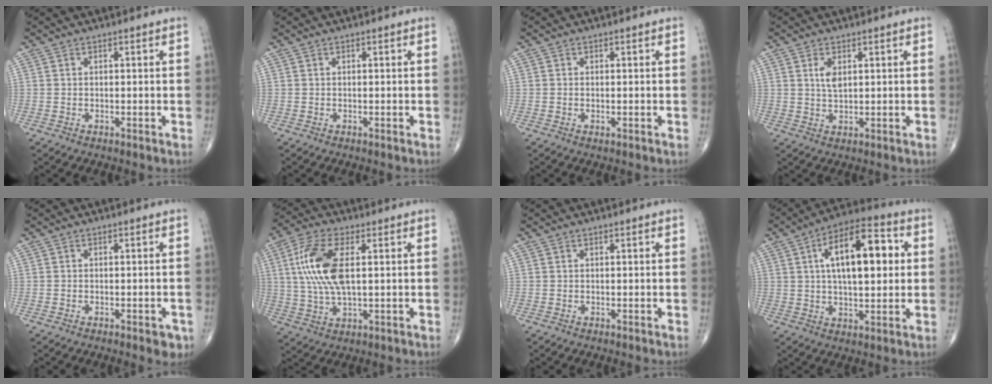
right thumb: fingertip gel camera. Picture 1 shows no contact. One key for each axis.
{"total": 0.0}
{"total": 0.7, "fx": -0.1, "fy": 0.3, "fz": 0.6, "tx": -0.015, "ty": -0.001, "tz": -0.002}
{"total": 3.1, "fx": 1.1, "fy": 1.5, "fz": 2.5, "tx": -0.045, "ty": -0.006, "tz": 0.023}
{"total": 2.9, "fx": -1.5, "fy": 1.3, "fz": 2.1, "tx": -0.017, "ty": 0.004, "tz": -0.016}
{"total": 12.5, "fx": 2.3, "fy": 5.3, "fz": 11.0, "tx": -0.244, "ty": 0.003, "tz": 0.046}
{"total": 0.0}
{"total": 16.9, "fx": 3.5, "fy": 7.6, "fz": 14.8, "tx": -0.216, "ty": 0.015, "tz": 0.050}